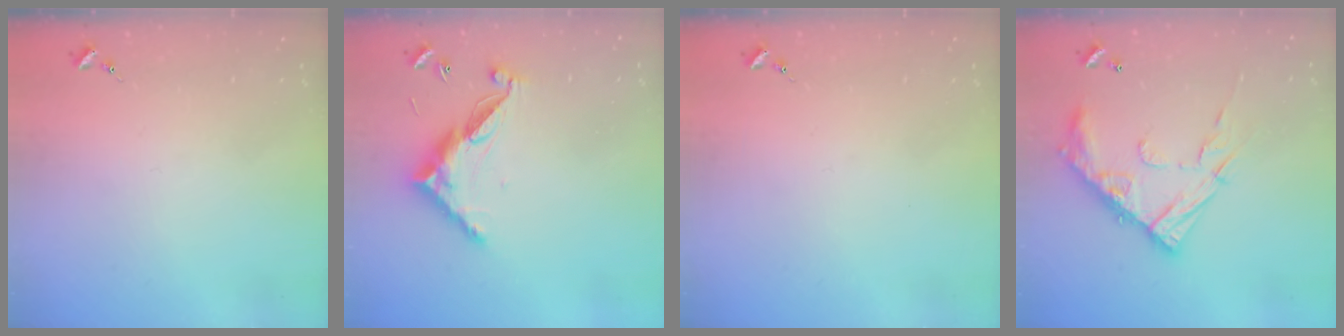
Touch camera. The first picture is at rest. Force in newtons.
{"total": 12.2, "press": 12.1, "slide": 0.3}
{"total": 0.0}
{"total": 17.4, "press": 17.3, "slide": 1.3}